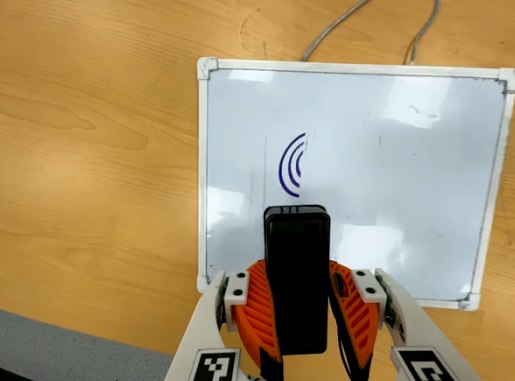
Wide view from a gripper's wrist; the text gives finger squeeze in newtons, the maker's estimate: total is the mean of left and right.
{"total": 7.0, "left": 6.1, "right": 7.9}